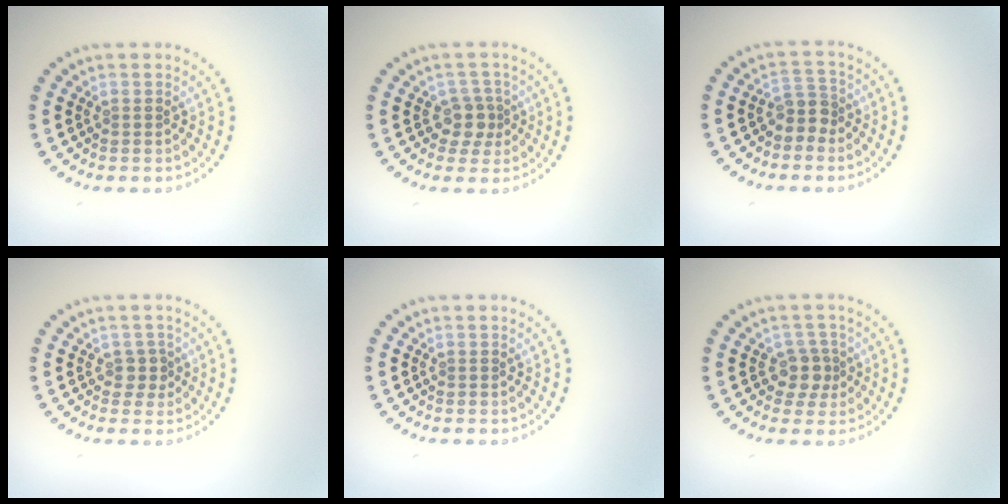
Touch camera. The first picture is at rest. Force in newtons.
{"total": 2.2, "press": 1.8, "slide": 1.3}
{"total": 2.1, "press": 1.6, "slide": 1.4}
{"total": 1.5, "press": 1.2, "slide": 0.9}
{"total": 0.0}
{"total": 2.2, "press": 1.8, "slide": 1.3}